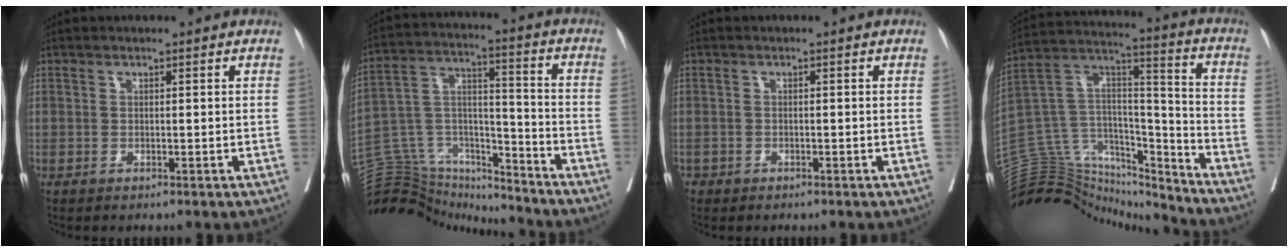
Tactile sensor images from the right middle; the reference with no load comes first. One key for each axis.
{"total": 19.2, "fx": -18.7, "fy": 3.4, "fz": 2.8, "tx": -0.061, "ty": 0.048, "tz": -0.306}
{"total": 0.8, "fx": -0.6, "fy": 0.6, "fz": 0.1, "tx": -0.004, "ty": 0.002, "tz": -0.011}
{"total": 22.1, "fx": -20.9, "fy": 6.1, "fz": 3.5, "tx": -0.084, "ty": 0.063, "tz": -0.339}